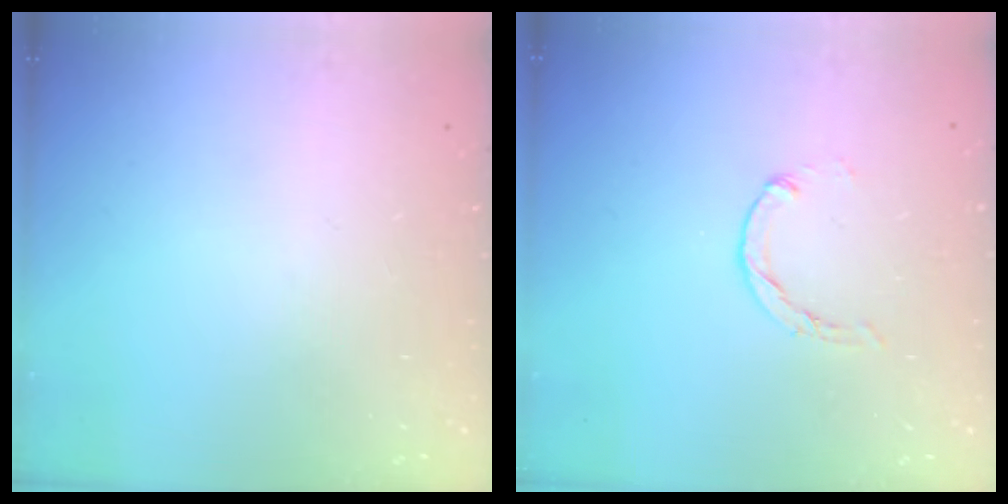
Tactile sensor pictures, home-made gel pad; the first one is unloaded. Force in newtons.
{"total": 0.7, "press": 0.7, "slide": 0.2}